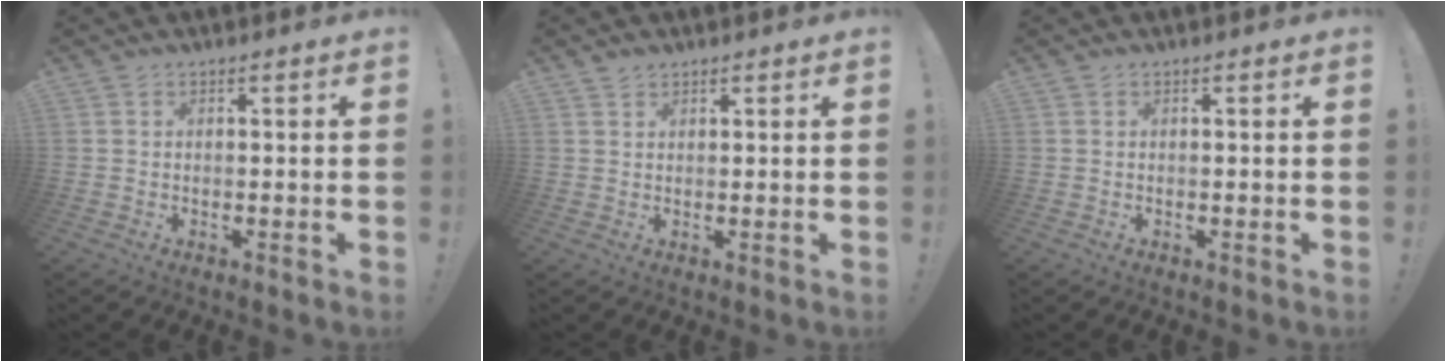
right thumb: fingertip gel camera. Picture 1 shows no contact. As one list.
[{"total": 1.4, "force": [1.2, 0.7, 0.4], "torque": [-0.004, -0.004, 0.023]}, {"total": 0.0}]